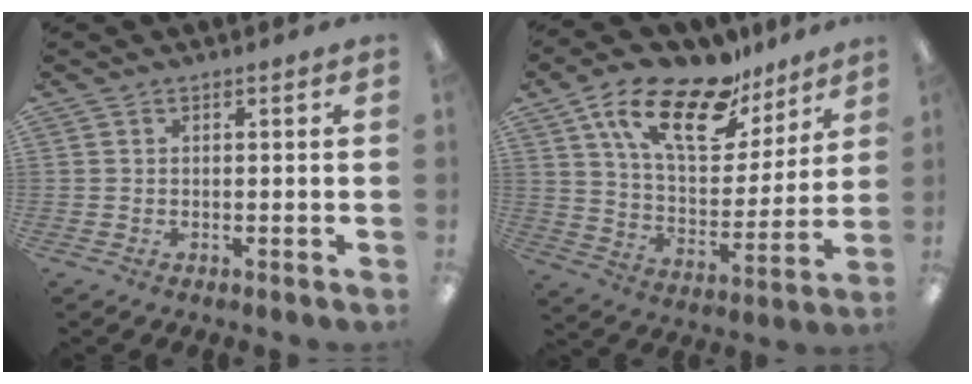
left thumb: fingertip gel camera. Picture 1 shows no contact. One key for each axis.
{"total": 20.8, "fx": 13.4, "fy": 9.6, "fz": 12.7, "tx": -0.224, "ty": -0.066, "tz": 0.232}